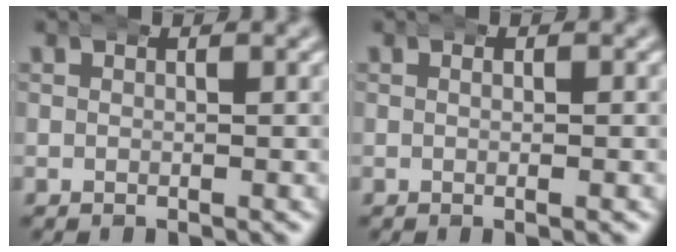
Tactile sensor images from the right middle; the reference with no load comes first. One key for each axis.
{"total": 0.7, "fx": 0.2, "fy": 0.0, "fz": 0.7, "tx": -0.005, "ty": 0.006, "tz": -0.005}